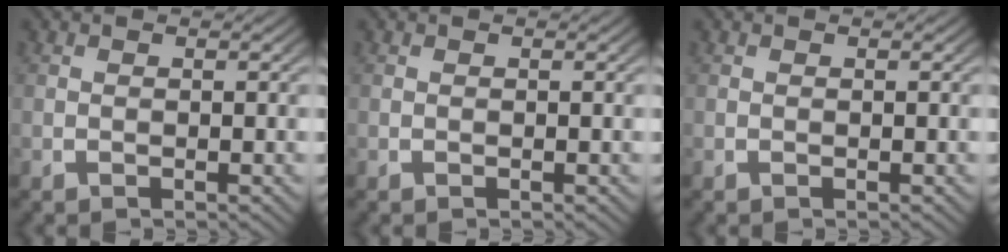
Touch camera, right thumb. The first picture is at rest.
{"total": 0.0}
{"total": 0.0}